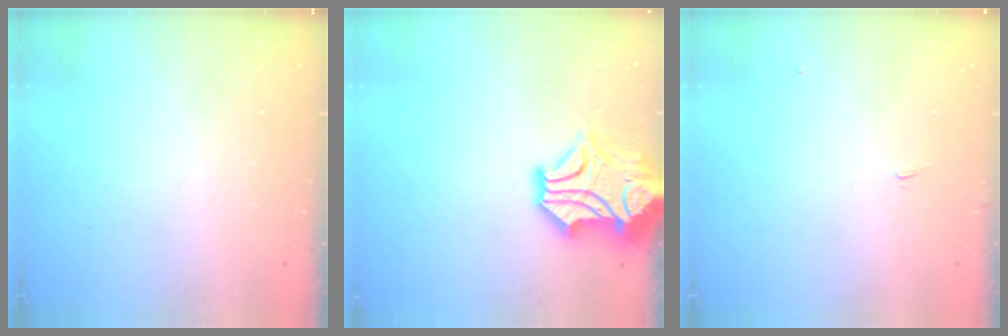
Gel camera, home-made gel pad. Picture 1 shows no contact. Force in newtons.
{"total": 5.2, "press": 5.0, "slide": 1.5}
{"total": 1.4, "press": 1.3, "slide": 0.4}